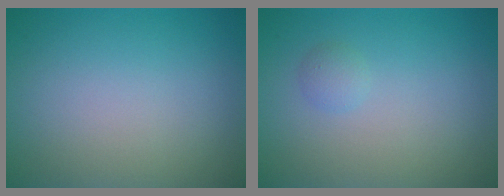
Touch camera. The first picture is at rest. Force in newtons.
{"total": 0.9, "press": 0.9, "slide": 0.1}